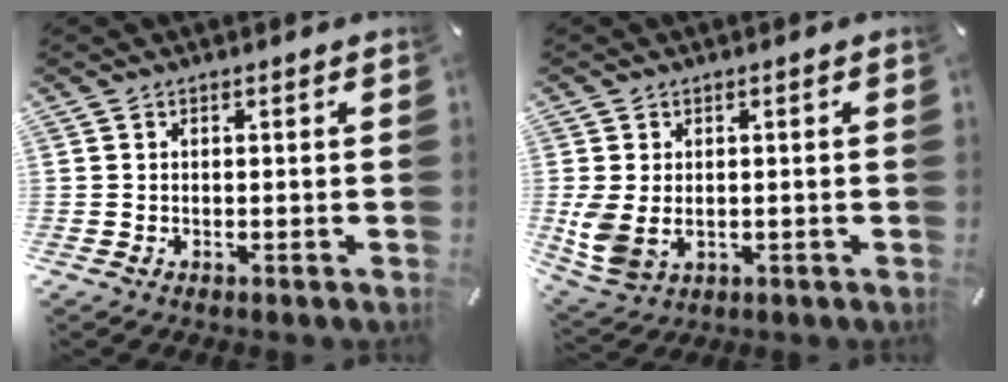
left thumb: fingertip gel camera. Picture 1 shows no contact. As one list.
[{"total": 5.9, "force": [0.2, 4.5, 3.8], "torque": [-0.097, -0.010, 0.004]}]